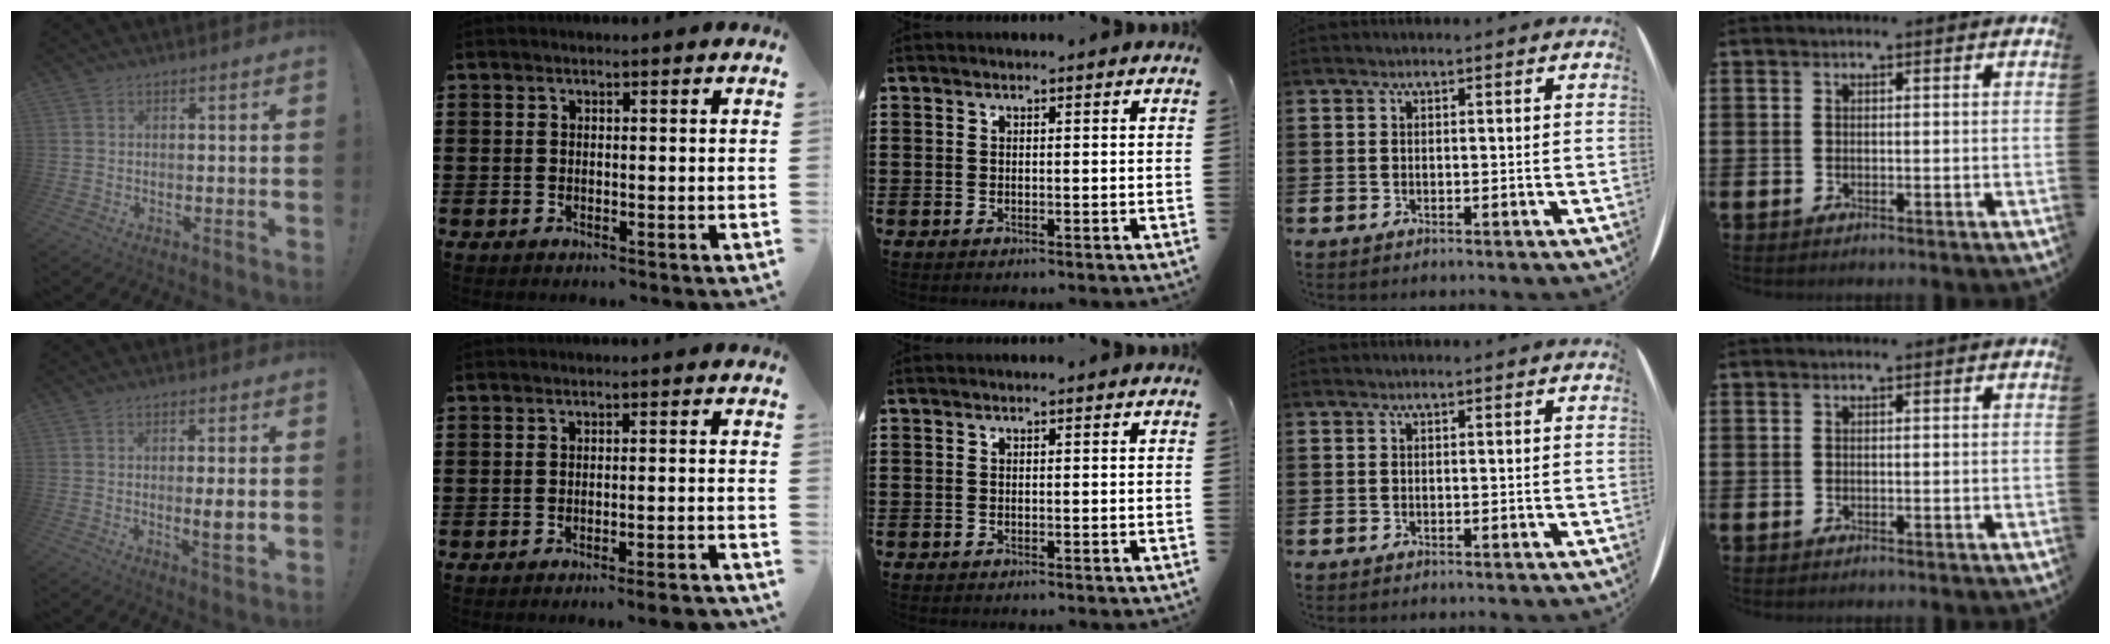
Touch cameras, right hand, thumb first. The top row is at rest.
{"thumb": {"total": 5.3, "force": [-0.3, 0.7, 5.2], "torque": [-0.071, -0.011, -0.006]}, "index": {"total": 2.7, "force": [-2.3, -0.2, 1.4], "torque": [-0.023, -0.004, -0.043]}}